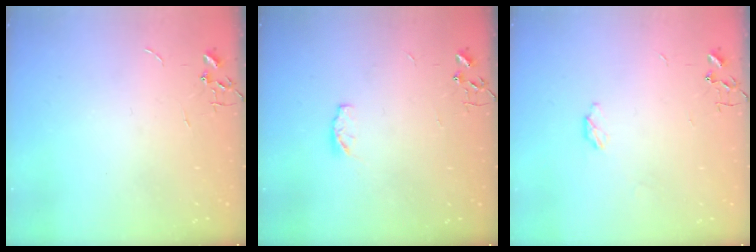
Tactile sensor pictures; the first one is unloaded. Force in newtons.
{"total": 4.5, "press": 4.4, "slide": 0.5}
{"total": 3.4, "press": 3.4, "slide": 0.5}